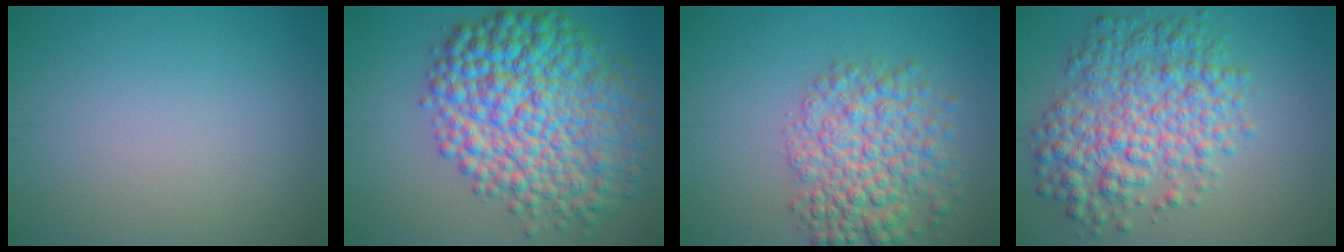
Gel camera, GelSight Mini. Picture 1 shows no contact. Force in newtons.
{"total": 12.1, "press": 12.1, "slide": 0.2}
{"total": 6.5, "press": 6.5, "slide": 0.2}
{"total": 7.4, "press": 7.4, "slide": 0.2}